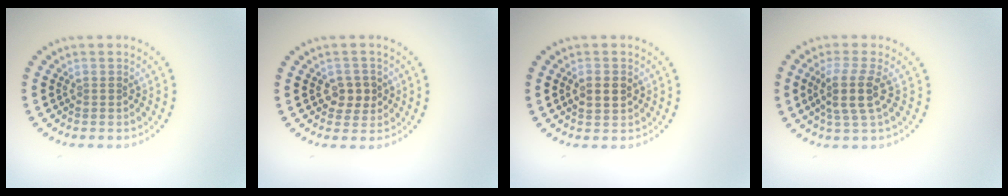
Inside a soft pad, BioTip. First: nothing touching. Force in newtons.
{"total": 2.2, "press": 2.2, "slide": 0.5}
{"total": 1.7, "press": 1.7, "slide": 0.1}
{"total": 3.3, "press": 2.7, "slide": 1.9}